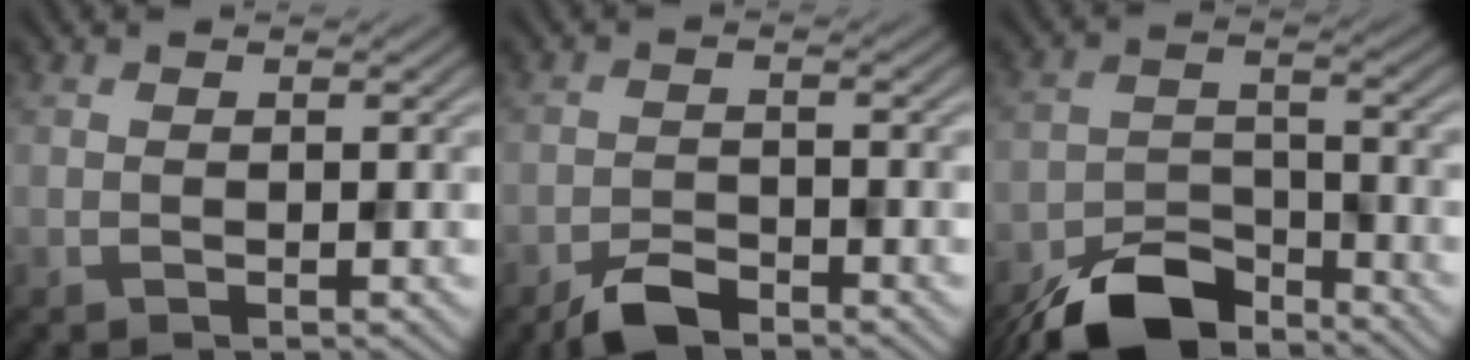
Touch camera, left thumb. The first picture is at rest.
{"total": 3.8, "force": [-3.0, 1.4, 1.9], "torque": [-0.036, 0.000, -0.063]}
{"total": 10.0, "force": [-7.8, 4.2, 4.7], "torque": [-0.084, -0.009, -0.151]}